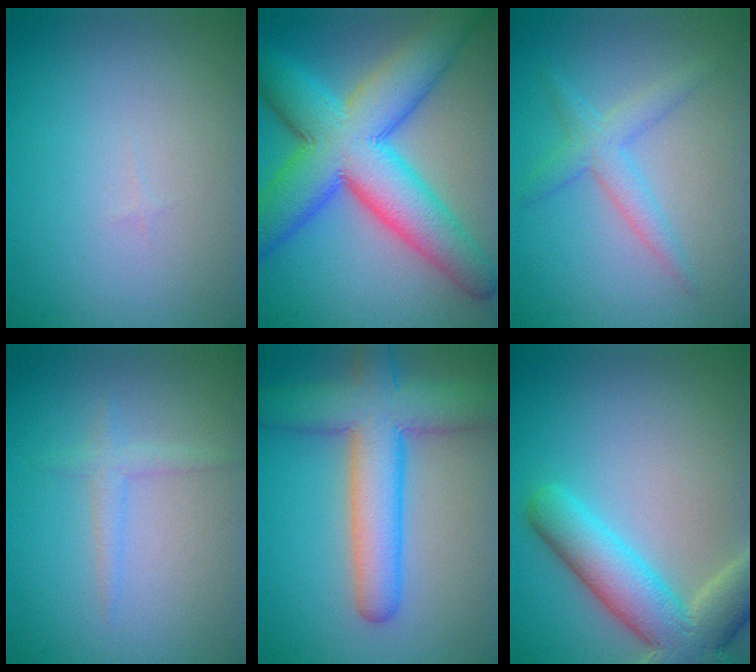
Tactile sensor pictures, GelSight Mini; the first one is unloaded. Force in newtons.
{"total": 11.3, "press": 11.3, "slide": 0.2}
{"total": 2.5, "press": 2.5, "slide": 0.1}
{"total": 1.4, "press": 1.4, "slide": 0.1}
{"total": 7.8, "press": 7.8, "slide": 0.3}
{"total": 7.5, "press": 7.4, "slide": 0.6}